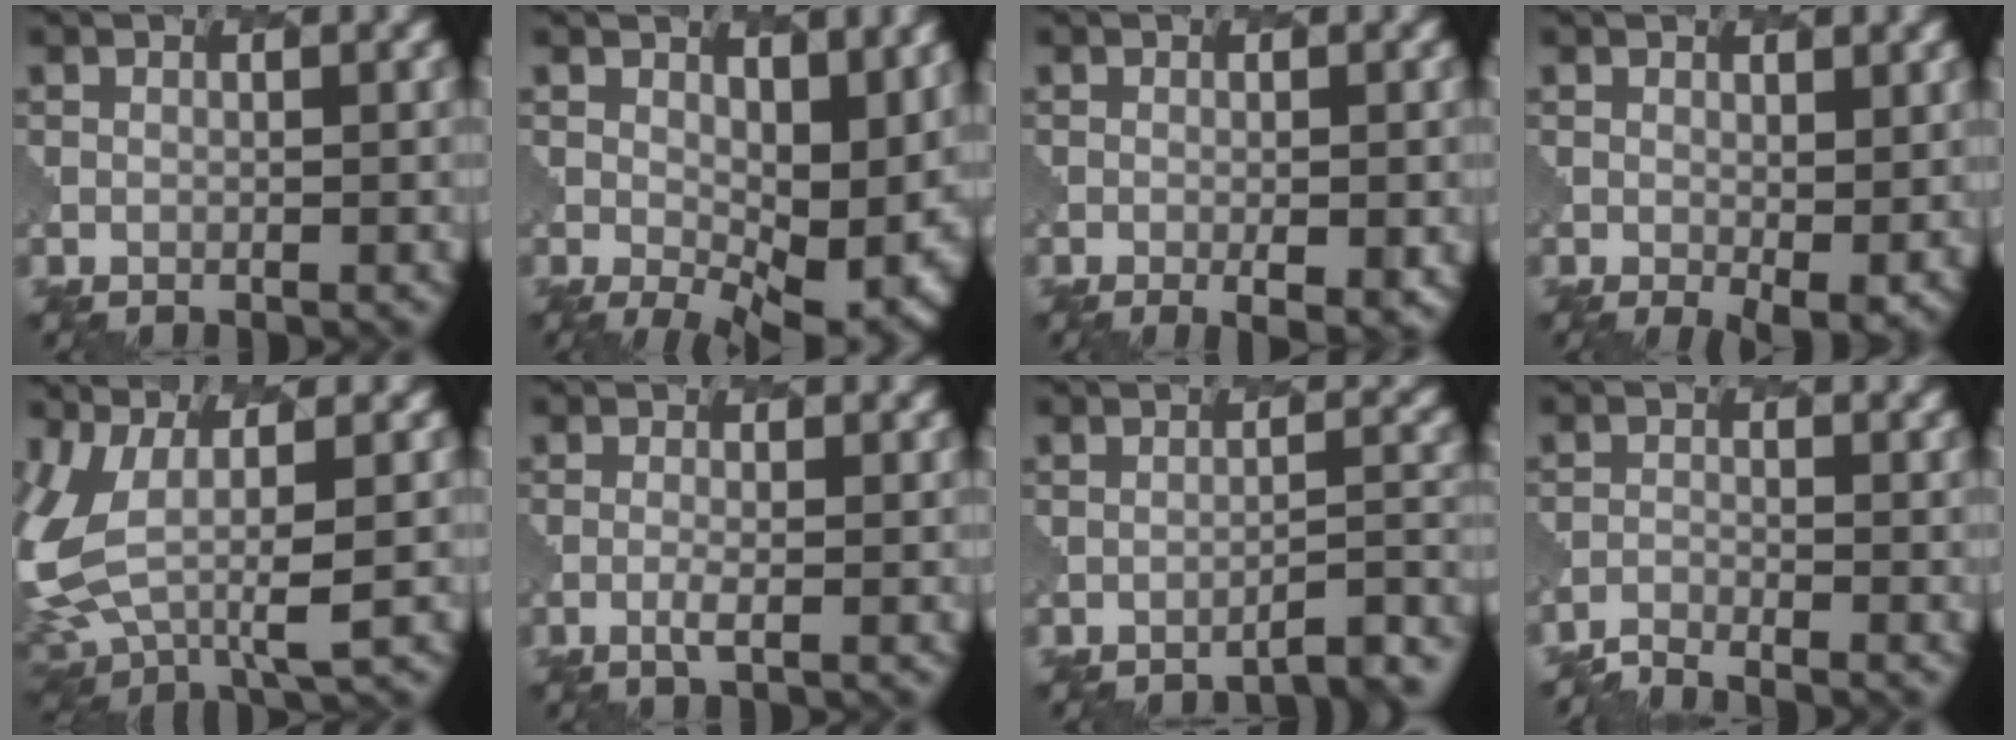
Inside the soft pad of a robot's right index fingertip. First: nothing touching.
{"total": 9.3, "force": [0.8, 5.2, 7.6], "torque": [-0.108, -0.024, 0.025]}
{"total": 2.9, "force": [-0.8, 0.7, 2.8], "torque": [-0.040, -0.008, -0.005]}
{"total": 2.9, "force": [0.2, 1.2, 2.6], "torque": [-0.038, -0.015, 0.010]}
{"total": 8.4, "force": [0.9, 4.6, 7.0], "torque": [-0.181, -0.017, 0.019]}
{"total": 1.1, "force": [0.0, 0.2, 1.1], "torque": [-0.022, -0.001, -0.006]}
{"total": 4.3, "force": [-3.8, 0.8, 1.9], "torque": [-0.010, 0.013, -0.051]}
{"total": 2.3, "force": [-2.2, 0.2, 0.4], "torque": [-0.008, -0.004, -0.051]}